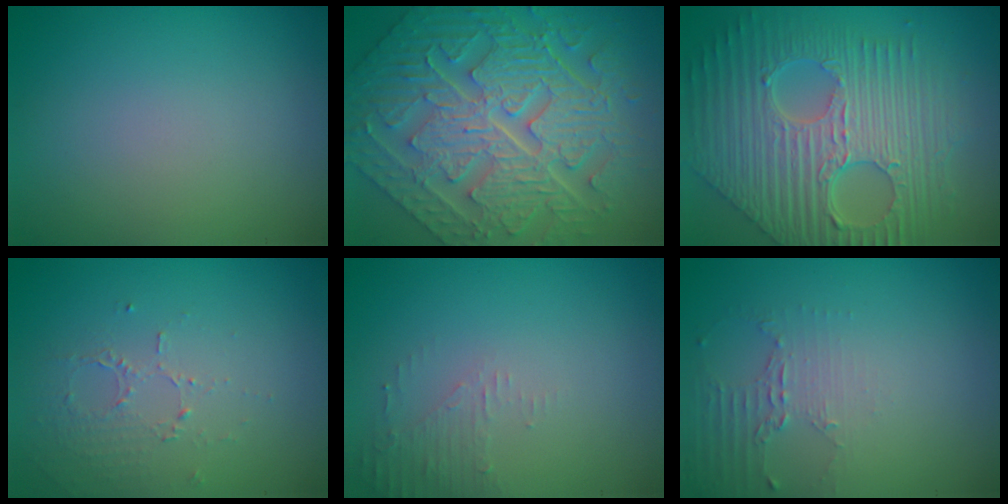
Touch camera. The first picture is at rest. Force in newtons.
{"total": 10.8, "press": 8.0, "slide": 7.3}
{"total": 10.6, "press": 7.2, "slide": 7.8}
{"total": 1.4, "press": 0.8, "slide": 1.2}
{"total": 1.6, "press": 1.5, "slide": 0.4}
{"total": 2.1, "press": 1.5, "slide": 1.5}